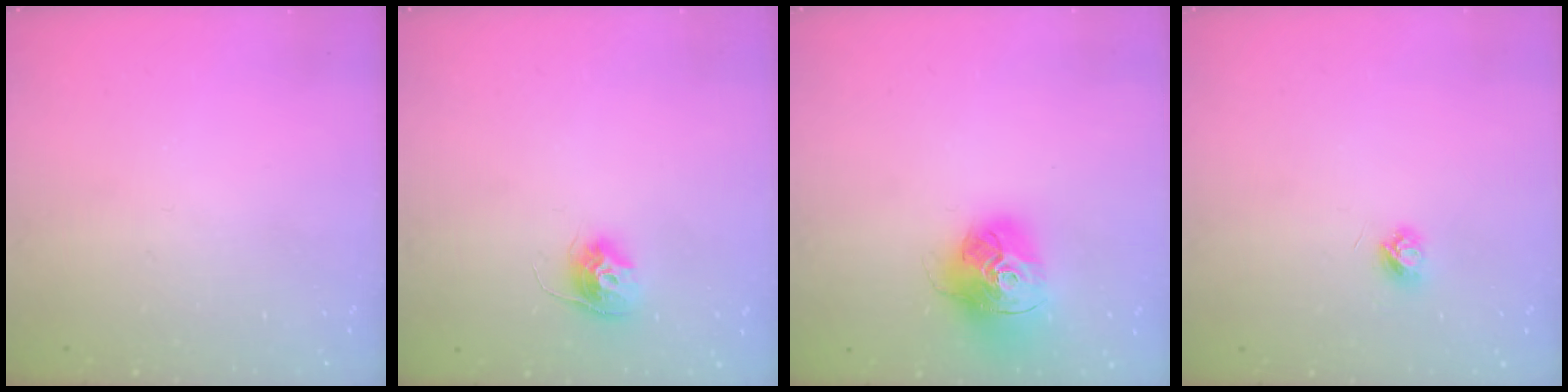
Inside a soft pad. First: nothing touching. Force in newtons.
{"total": 10.2, "press": 10.1, "slide": 0.7}
{"total": 16.1, "press": 16.0, "slide": 1.6}
{"total": 3.7, "press": 3.7, "slide": 0.4}